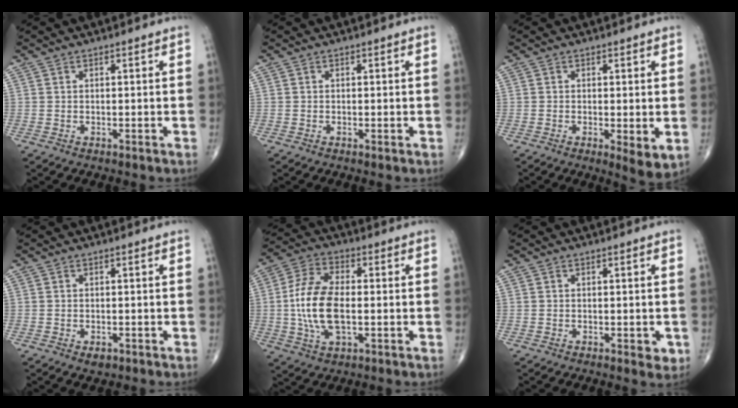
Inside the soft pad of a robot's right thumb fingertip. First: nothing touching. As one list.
[{"total": 0.0}, {"total": 4.5, "force": [-0.7, 1.3, 4.3], "torque": [-0.068, -0.016, -0.013]}, {"total": 1.7, "force": [-0.8, 1.1, 1.1], "torque": [-0.012, 0.000, -0.008]}, {"total": 13.0, "force": [-0.9, 6.5, 11.2], "torque": [-0.229, 0.010, -0.019]}, {"total": 2.6, "force": [-0.8, 1.2, 2.1], "torque": [-0.018, -0.002, -0.009]}]